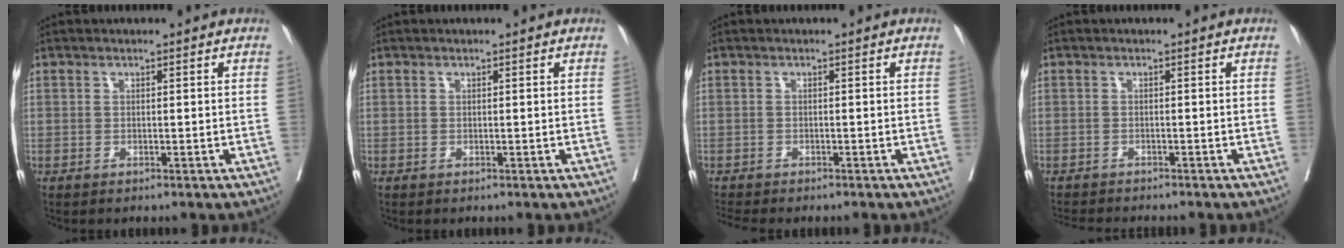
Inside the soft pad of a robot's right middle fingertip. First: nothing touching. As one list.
[{"total": 0.0}, {"total": 3.3, "force": [-3.1, 0.3, 1.2], "torque": [-0.024, -0.011, -0.046]}, {"total": 5.0, "force": [-4.8, 0.5, 1.6], "torque": [-0.024, -0.012, -0.073]}]